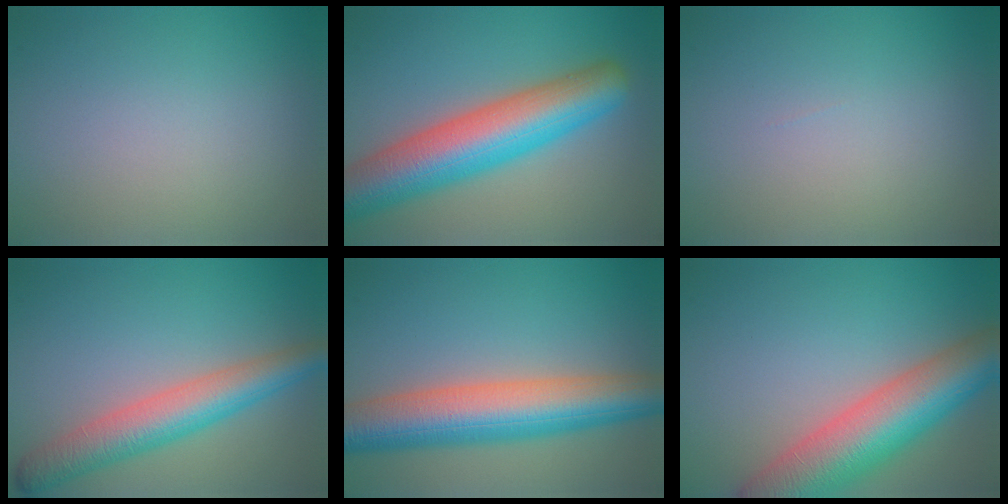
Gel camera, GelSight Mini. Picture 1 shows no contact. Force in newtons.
{"total": 10.2, "press": 10.2, "slide": 0.2}
{"total": 0.0}
{"total": 6.0, "press": 6.0, "slide": 0.3}
{"total": 9.8, "press": 9.8, "slide": 0.2}
{"total": 10.3, "press": 10.3, "slide": 0.4}